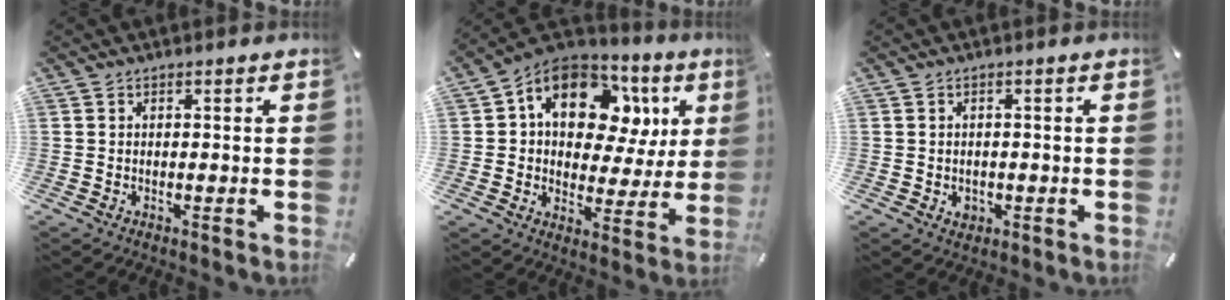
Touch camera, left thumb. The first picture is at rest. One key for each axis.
{"total": 15.1, "fx": 7.5, "fy": 9.4, "fz": 9.1, "tx": -0.147, "ty": -0.046, "tz": 0.129}
{"total": 2.3, "fx": -0.6, "fy": 2.0, "fz": 0.9, "tx": -0.017, "ty": 0.003, "tz": -0.012}